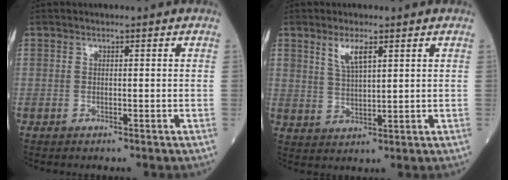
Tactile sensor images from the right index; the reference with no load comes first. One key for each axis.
{"total": 4.4, "fx": 2.5, "fy": 1.1, "fz": 3.5, "tx": -0.073, "ty": -0.001, "tz": 0.051}